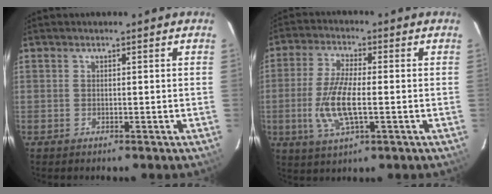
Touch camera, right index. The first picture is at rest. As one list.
[{"total": 9.7, "force": [-1.8, 2.9, 9.1], "torque": [-0.190, -0.008, -0.035]}]